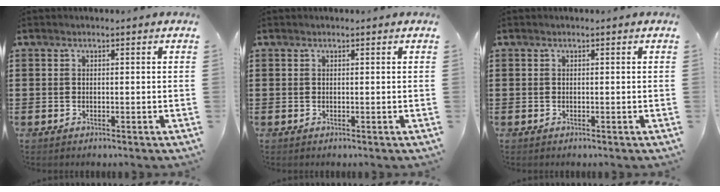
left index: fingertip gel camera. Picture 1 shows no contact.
{"total": 0.0}
{"total": 0.0}